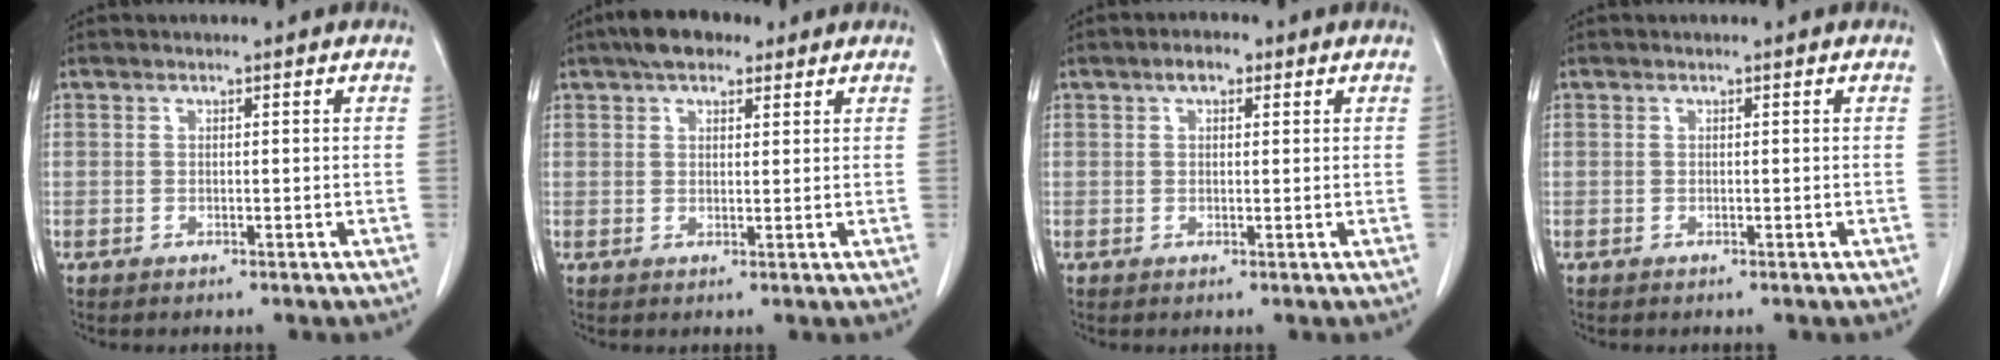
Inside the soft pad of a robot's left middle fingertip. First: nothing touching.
{"total": 5.9, "force": [4.1, 2.5, 3.4], "torque": [-0.061, 0.024, 0.069]}
{"total": 2.6, "force": [1.4, 1.2, 1.8], "torque": [-0.032, 0.010, 0.023]}
{"total": 0.0}